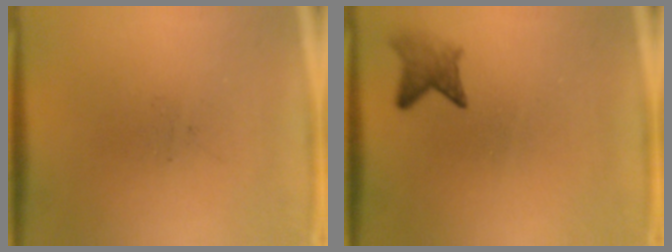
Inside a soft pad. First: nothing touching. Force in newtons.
{"total": 2.4}